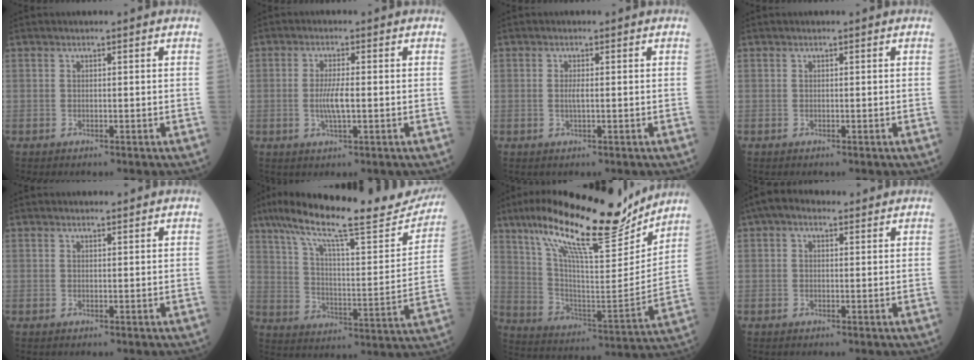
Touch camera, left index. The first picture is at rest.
{"total": 3.8, "force": [-0.4, 0.5, 3.7], "torque": [-0.079, -0.006, -0.008]}
{"total": 1.3, "force": [0.0, 0.1, 1.3], "torque": [-0.031, -0.001, 0.000]}
{"total": 0.0}
{"total": 0.8, "force": [0.7, 0.2, 0.0], "torque": [-0.009, -0.003, 0.011]}
{"total": 25.1, "force": [21.4, 3.7, 12.5], "torque": [-0.210, -0.008, 0.302]}
{"total": 22.3, "force": [17.5, 3.8, 13.3], "torque": [-0.238, 0.002, 0.290]}
{"total": 4.0, "force": [2.6, 2.2, 2.2], "torque": [-0.049, 0.036, 0.045]}